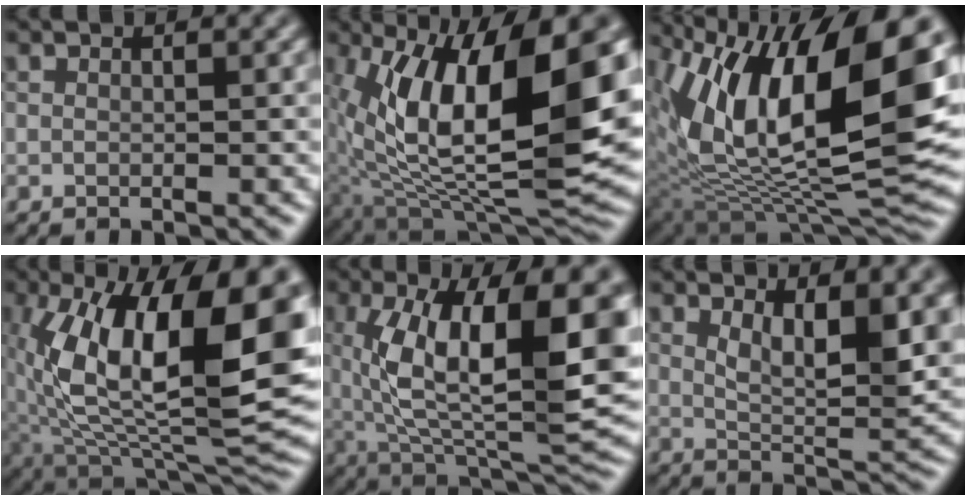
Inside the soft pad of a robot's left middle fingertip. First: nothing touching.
{"total": 15.6, "force": [1.9, 7.1, 13.8], "torque": [-0.238, -0.002, 0.035]}
{"total": 16.0, "force": [4.2, 7.4, 13.5], "torque": [-0.235, 0.009, 0.077]}
{"total": 16.6, "force": [2.6, 8.2, 14.2], "torque": [-0.244, 0.005, 0.045]}
{"total": 14.7, "force": [1.7, 6.1, 13.3], "torque": [-0.216, 0.000, 0.031]}
{"total": 7.5, "force": [2.2, 3.0, 6.5], "torque": [-0.117, -0.009, 0.048]}